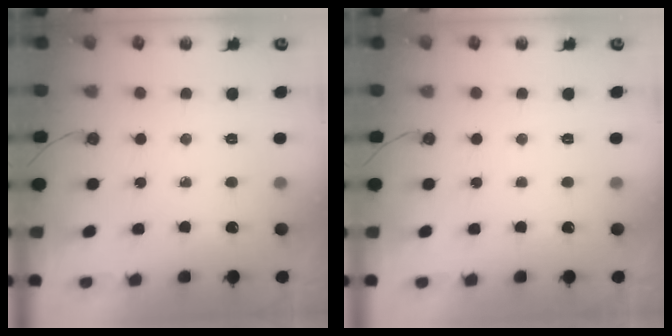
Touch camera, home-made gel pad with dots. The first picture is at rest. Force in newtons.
{"total": 0.0}